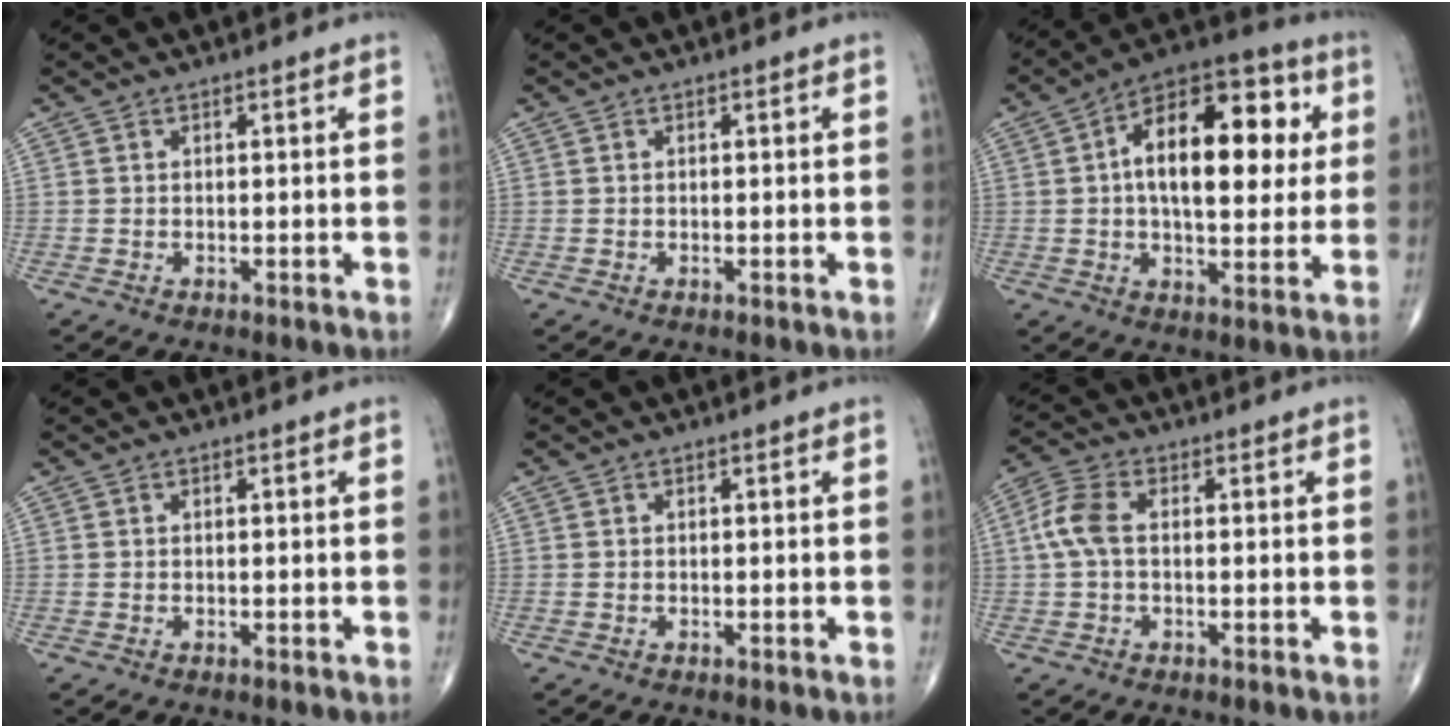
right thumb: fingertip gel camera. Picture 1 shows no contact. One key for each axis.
{"total": 0.0}
{"total": 20.8, "fx": 3.8, "fy": 10.5, "fz": 17.5, "tx": -0.234, "ty": 0.018, "tz": 0.045}
{"total": 0.0}
{"total": 0.0}
{"total": 6.0, "fx": 0.3, "fy": 3.4, "fz": 4.9, "tx": -0.121, "ty": 0.019, "tz": 0.001}